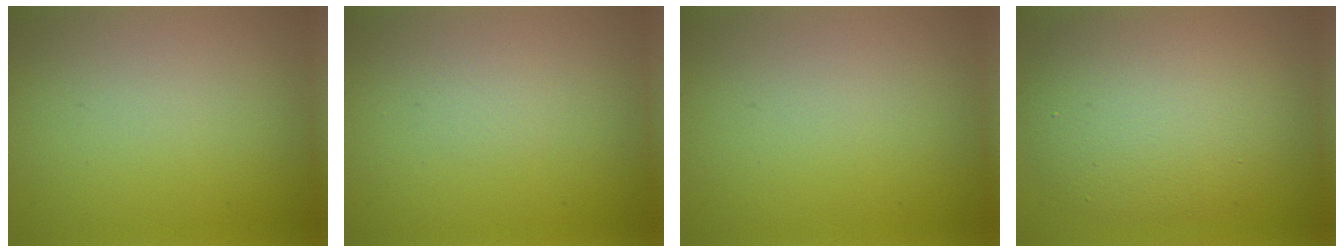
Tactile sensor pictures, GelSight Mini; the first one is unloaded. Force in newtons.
{"total": 0.5, "press": 0.5, "slide": 0.1}
{"total": 0.0}
{"total": 7.9, "press": 7.9, "slide": 0.4}